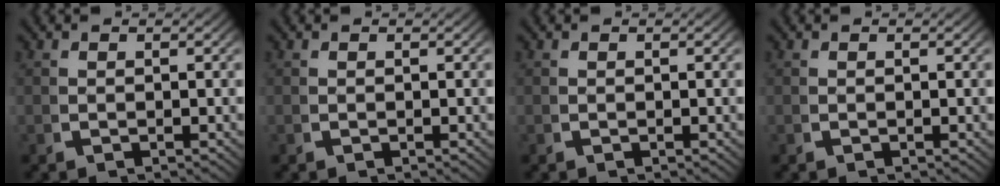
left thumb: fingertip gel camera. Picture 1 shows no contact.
{"total": 0.0}
{"total": 0.0}
{"total": 0.0}